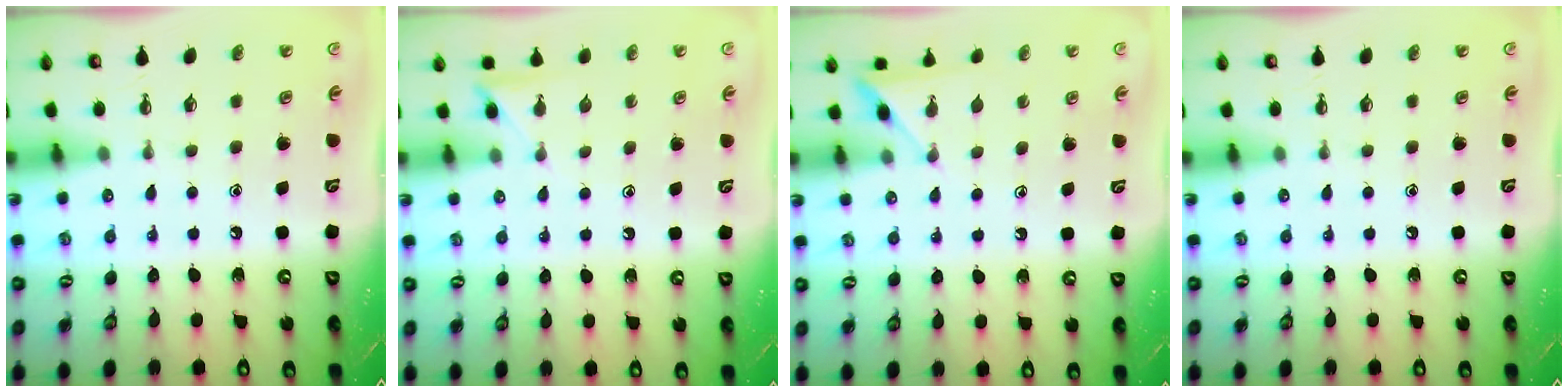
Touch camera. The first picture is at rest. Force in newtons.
{"total": 4.3, "press": 4.3, "slide": 0.5}
{"total": 4.7, "press": 4.7, "slide": 0.6}
{"total": 0.0}